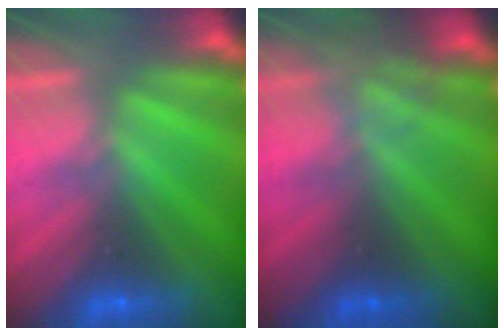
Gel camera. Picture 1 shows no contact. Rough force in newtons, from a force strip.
{"total": 2.3}